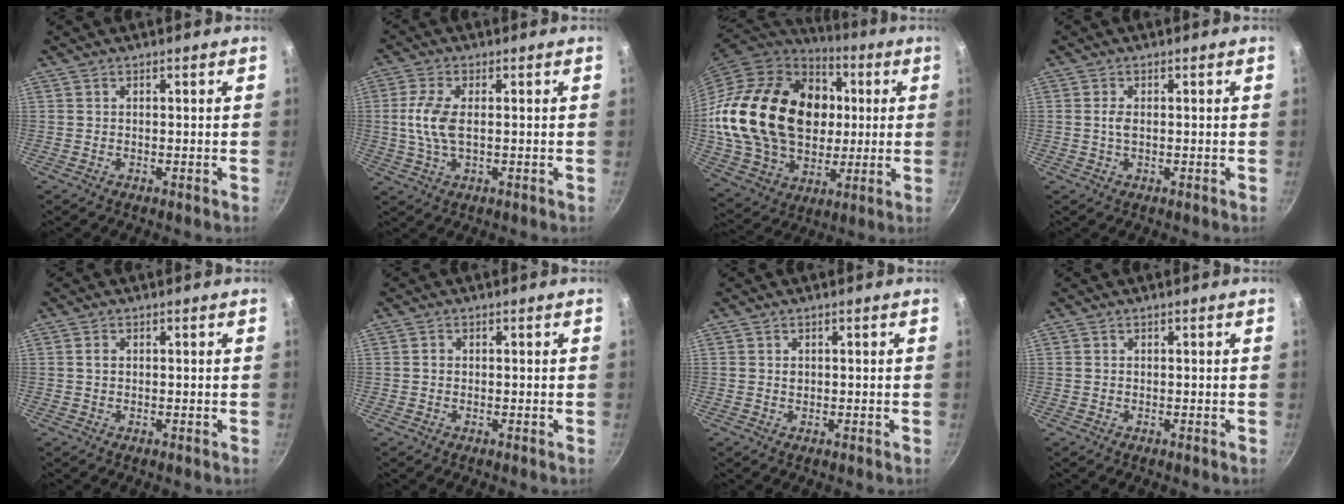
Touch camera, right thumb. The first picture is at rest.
{"total": 7.1, "force": [0.3, 3.4, 6.3], "torque": [-0.137, 0.003, 0.003]}
{"total": 30.5, "force": [3.2, 22.1, 20.8], "torque": [-0.345, 0.016, 0.070]}
{"total": 1.8, "force": [0.1, 0.9, 1.6], "torque": [-0.030, 0.001, 0.000]}
{"total": 0.9, "force": [0.2, 0.7, 0.6], "torque": [-0.009, 0.004, 0.003]}
{"total": 0.7, "force": [0.0, 0.6, 0.2], "torque": [0.000, 0.004, -0.002]}
{"total": 0.8, "force": [0.1, 0.7, 0.4], "torque": [-0.003, 0.001, 0.003]}
{"total": 0.0}